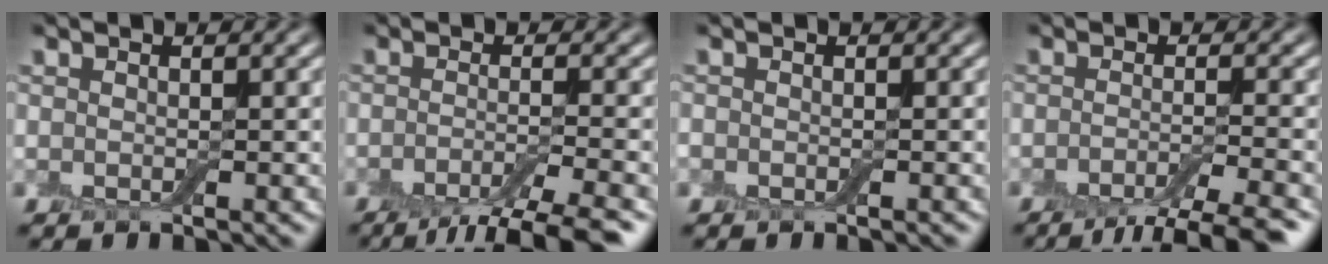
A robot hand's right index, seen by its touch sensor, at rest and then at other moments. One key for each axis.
{"total": 6.4, "fx": -4.2, "fy": 1.4, "fz": 4.6, "tx": -0.059, "ty": -0.005, "tz": -0.073}
{"total": 0.7, "fx": -0.4, "fy": 0.5, "fz": 0.2, "tx": 0.000, "ty": -0.004, "tz": -0.005}
{"total": 5.8, "fx": -3.9, "fy": 1.2, "fz": 4.2, "tx": -0.051, "ty": -0.002, "tz": -0.065}